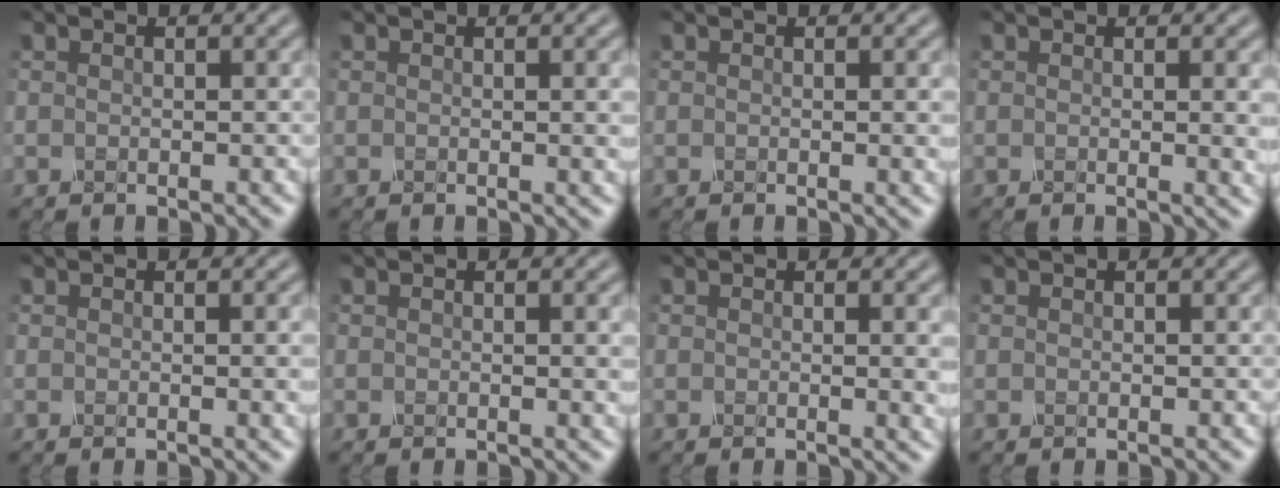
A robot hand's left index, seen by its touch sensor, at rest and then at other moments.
{"total": 2.6, "force": [0.2, 0.8, 2.4], "torque": [-0.021, 0.002, 0.000]}
{"total": 2.1, "force": [0.0, 0.7, 2.0], "torque": [-0.017, 0.001, -0.003]}
{"total": 2.9, "force": [0.1, 1.0, 2.8], "torque": [-0.023, 0.001, 0.000]}
{"total": 2.3, "force": [0.0, 0.7, 2.1], "torque": [-0.018, 0.001, -0.003]}
{"total": 2.0, "force": [0.1, 0.7, 1.9], "torque": [-0.017, 0.001, -0.002]}
{"total": 3.1, "force": [0.1, 1.1, 2.9], "torque": [-0.024, 0.001, 0.001]}
{"total": 0.0}